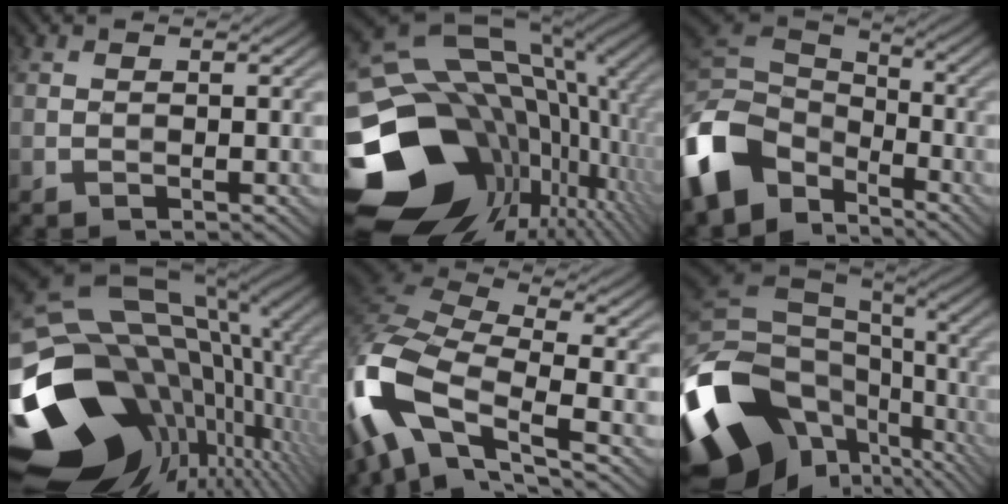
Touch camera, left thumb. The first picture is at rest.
{"total": 21.3, "force": [-4.3, 16.3, 13.0], "torque": [-0.276, -0.021, -0.040]}
{"total": 13.1, "force": [-6.6, 9.1, 6.7], "torque": [-0.191, -0.010, -0.131]}
{"total": 21.0, "force": [-4.1, 14.8, 14.3], "torque": [-0.312, -0.015, -0.049]}
{"total": 15.2, "force": [-7.2, 7.4, 11.1], "torque": [-0.282, -0.012, -0.150]}
{"total": 20.3, "force": [-8.8, 13.6, 12.3], "torque": [-0.285, -0.026, -0.136]}